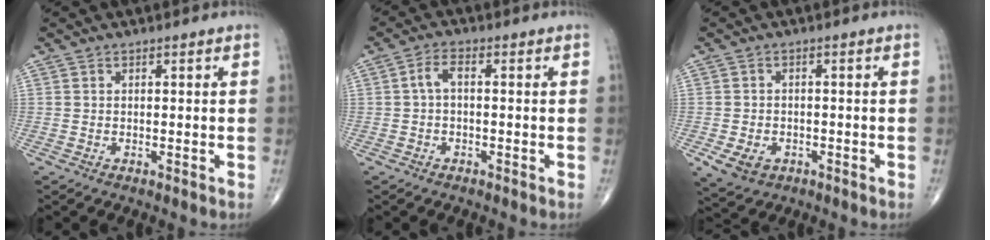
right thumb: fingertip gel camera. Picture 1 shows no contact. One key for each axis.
{"total": 3.0, "fx": 0.0, "fy": 1.4, "fz": 2.7, "tx": -0.051, "ty": 0.013, "tz": -0.005}
{"total": 5.3, "fx": -2.1, "fy": 4.0, "fz": 2.9, "tx": -0.050, "ty": 0.005, "tz": -0.027}